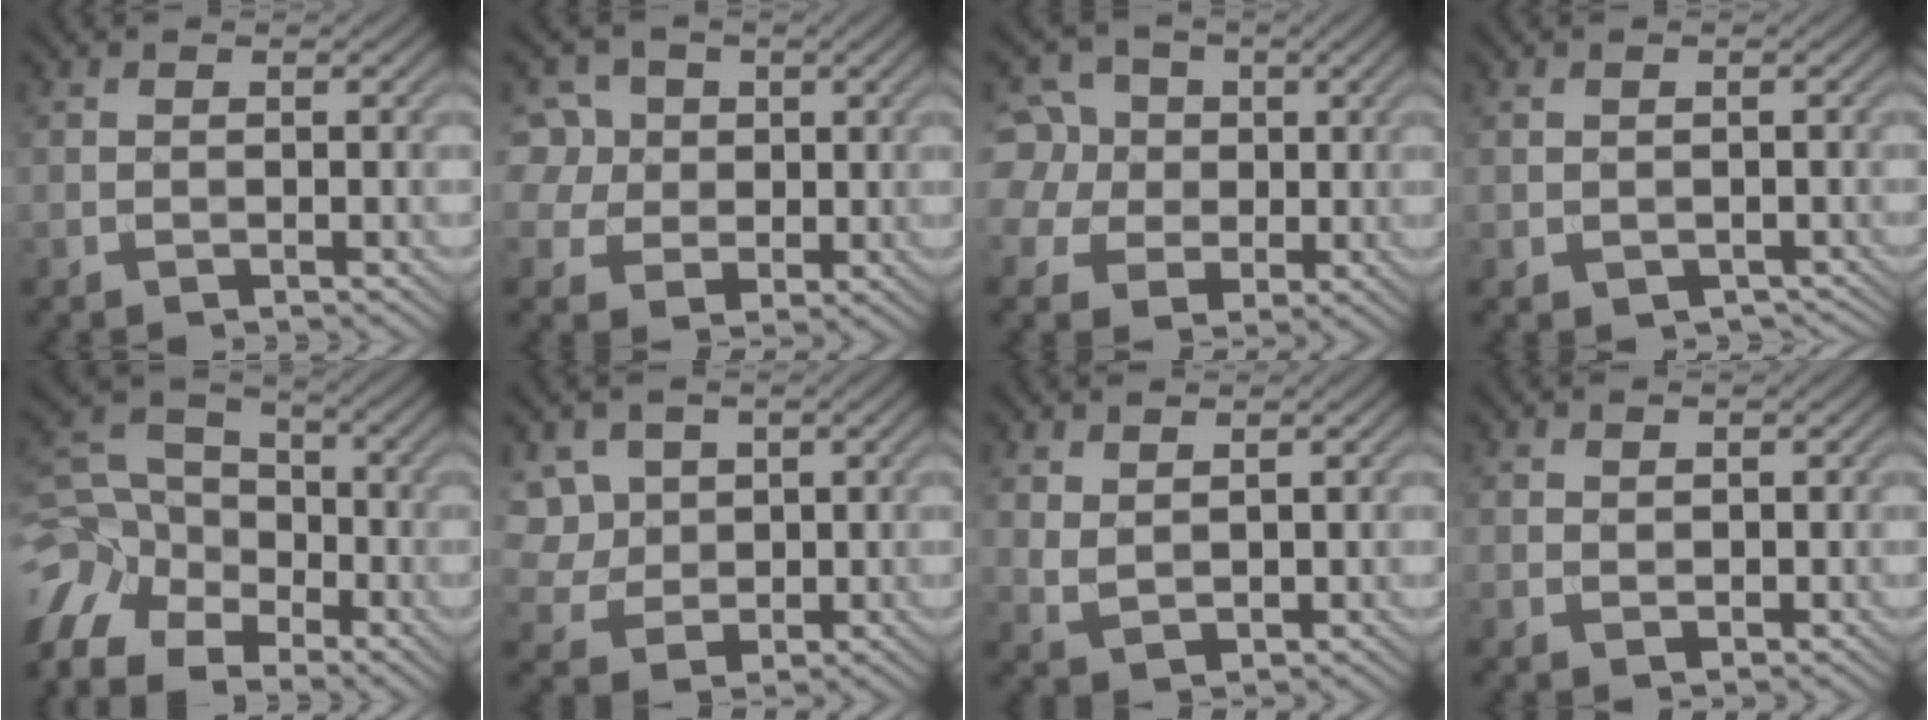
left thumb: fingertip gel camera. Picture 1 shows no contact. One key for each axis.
{"total": 8.9, "fx": 2.2, "fy": 7.9, "fz": 3.6, "tx": -0.123, "ty": 0.020, "tz": 0.039}
{"total": 8.9, "fx": 0.9, "fy": 8.0, "fz": 3.6, "tx": -0.121, "ty": 0.018, "tz": -0.006}
{"total": 1.6, "fx": -0.1, "fy": 1.4, "fz": 0.7, "tx": -0.018, "ty": -0.014, "tz": 0.003}
{"total": 11.8, "fx": -6.1, "fy": 8.9, "fz": 4.8, "tx": -0.129, "ty": -0.017, "tz": -0.122}
{"total": 6.6, "fx": 2.5, "fy": 5.3, "fz": 3.0, "tx": -0.122, "ty": -0.001, "tz": 0.054}
{"total": 2.9, "fx": 2.1, "fy": 1.3, "fz": 1.5, "tx": -0.039, "ty": -0.005, "tz": 0.049}
{"total": 1.1, "fx": 0.8, "fy": 0.7, "fz": 0.3, "tx": -0.008, "ty": -0.004, "tz": 0.020}